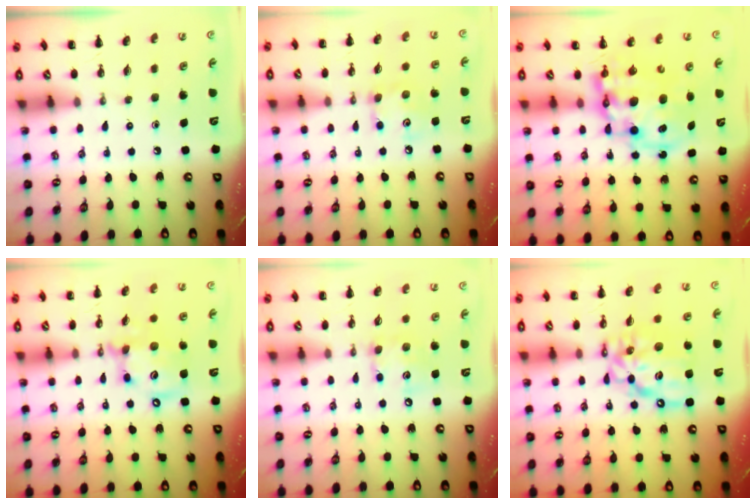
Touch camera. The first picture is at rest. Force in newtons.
{"total": 5.8, "press": 5.8, "slide": 0.5}
{"total": 13.5, "press": 13.1, "slide": 3.4}
{"total": 12.8, "press": 12.4, "slide": 3.1}
{"total": 8.6, "press": 8.6, "slide": 0.8}
{"total": 12.6, "press": 12.2, "slide": 3.4}